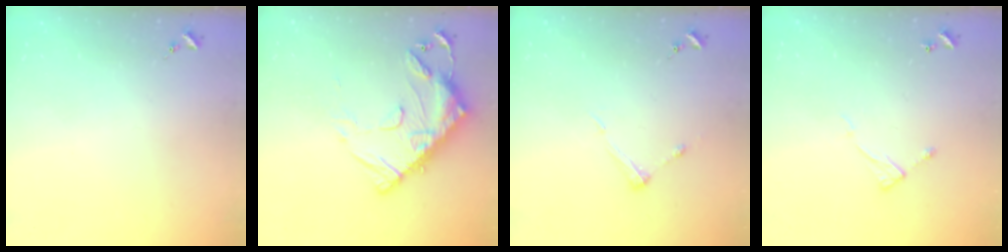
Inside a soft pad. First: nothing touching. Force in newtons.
{"total": 16.8, "press": 16.7, "slide": 1.2}
{"total": 5.6, "press": 5.5, "slide": 0.7}
{"total": 6.2, "press": 6.2, "slide": 0.4}